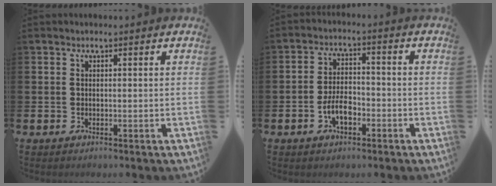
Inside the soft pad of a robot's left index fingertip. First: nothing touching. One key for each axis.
{"total": 4.3, "fx": -1.7, "fy": 2.3, "fz": 3.3, "tx": -0.059, "ty": 0.004, "tz": -0.035}